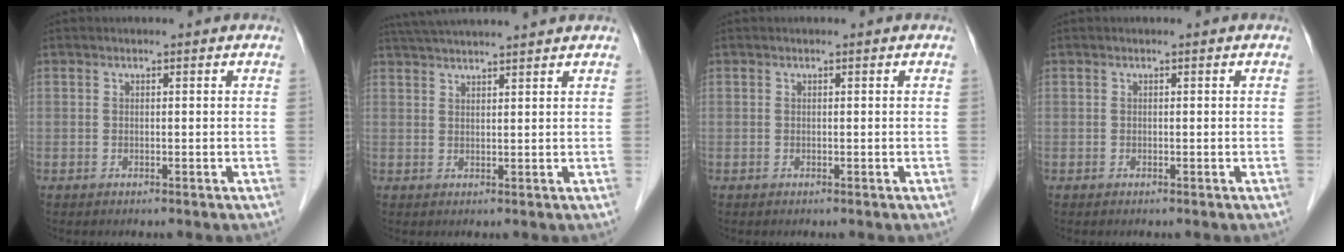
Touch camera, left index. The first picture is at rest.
{"total": 10.7, "force": [9.8, -0.5, 4.3], "torque": [-0.077, 0.035, 0.143]}
{"total": 0.0}
{"total": 0.0}